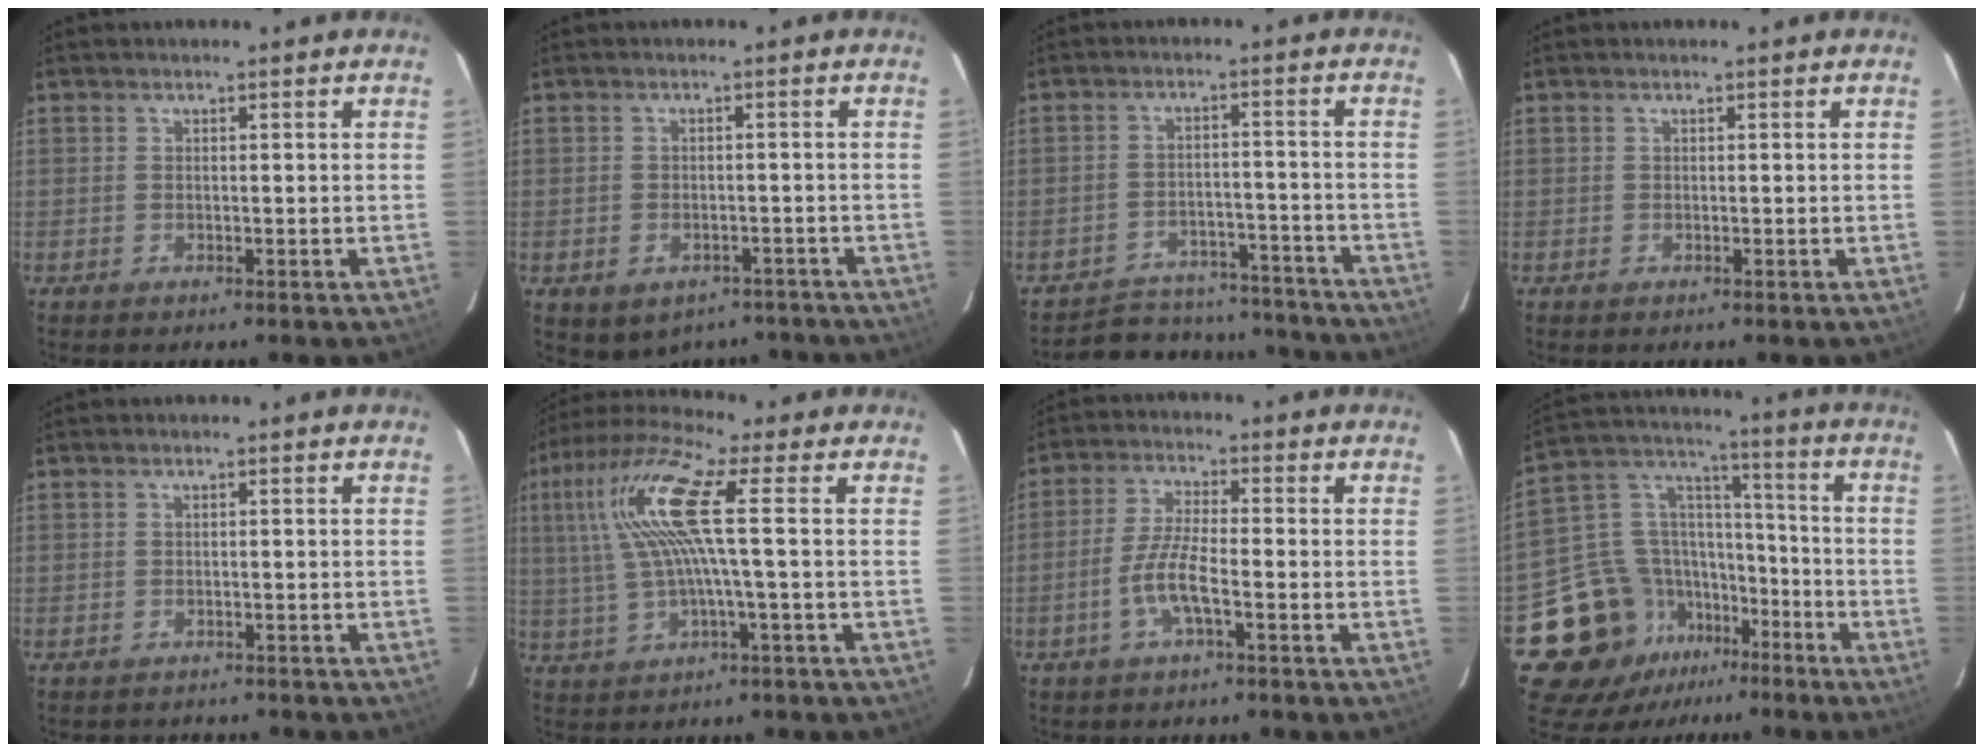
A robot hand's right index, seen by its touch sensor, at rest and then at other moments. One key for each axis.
{"total": 9.9, "fx": -6.8, "fy": 6.3, "fz": 3.7, "tx": -0.068, "ty": 0.003, "tz": -0.070}
{"total": 17.0, "fx": -15.5, "fy": 6.0, "fz": 3.7, "tx": -0.083, "ty": 0.031, "tz": -0.191}
{"total": 0.0}
{"total": 2.0, "fx": -1.7, "fy": 0.9, "fz": 0.3, "tx": -0.002, "ty": -0.002, "tz": -0.018}
{"total": 12.0, "fx": 1.8, "fy": 0.8, "fz": 11.9, "tx": -0.228, "ty": 0.009, "tz": 0.040}
{"total": 6.1, "fx": -2.6, "fy": 1.0, "fz": 5.4, "tx": -0.115, "ty": 0.001, "tz": -0.052}
{"total": 18.0, "fx": -10.6, "fy": 13.0, "fz": 6.5, "tx": -0.159, "ty": 0.047, "tz": -0.161}